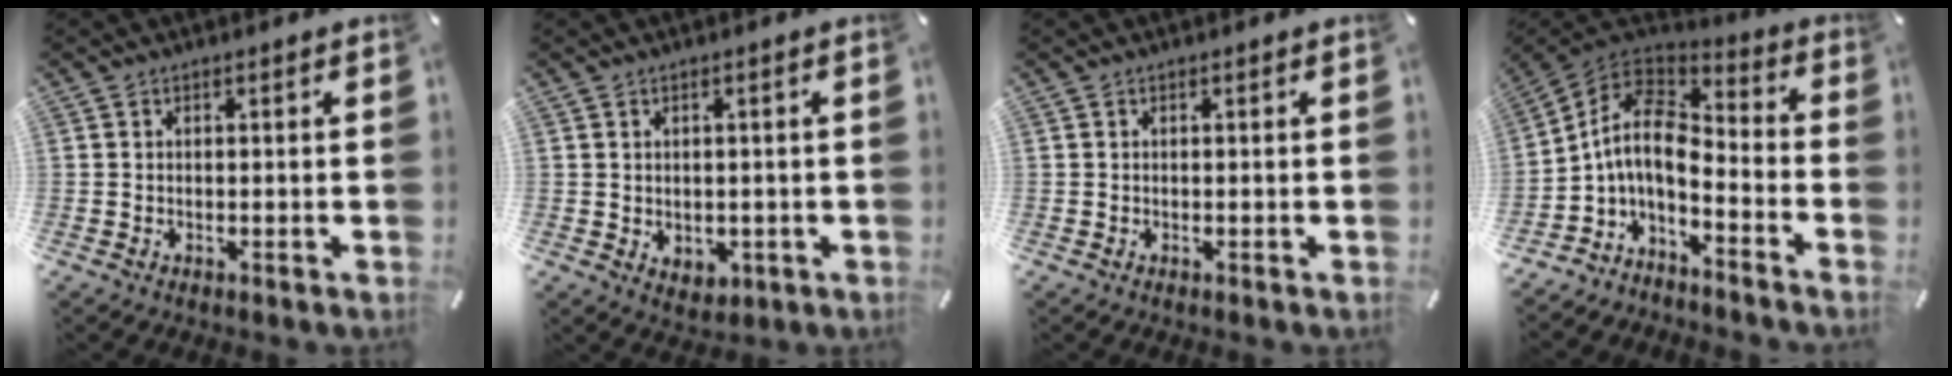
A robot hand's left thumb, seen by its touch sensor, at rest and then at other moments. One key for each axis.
{"total": 2.5, "fx": 0.3, "fy": 2.3, "fz": 0.8, "tx": 0.002, "ty": -0.002, "tz": 0.002}
{"total": 0.0}
{"total": 9.3, "fx": -1.6, "fy": 5.2, "fz": 7.5, "tx": -0.164, "ty": -0.012, "tz": -0.034}